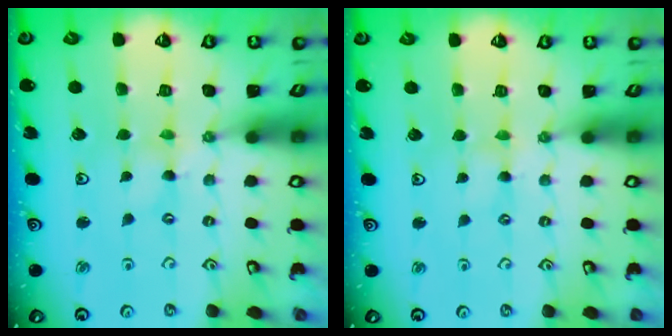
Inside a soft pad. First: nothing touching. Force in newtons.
{"total": 1.6, "press": 1.5, "slide": 0.4}